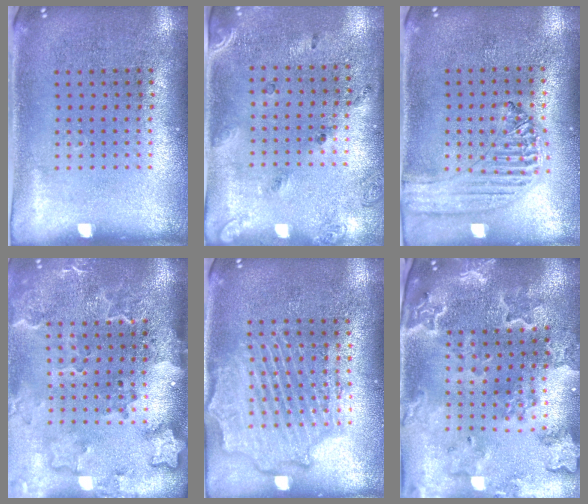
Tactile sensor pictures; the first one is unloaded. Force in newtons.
{"total": 1.5, "press": 1.0, "slide": 1.1}
{"total": 1.3, "press": 1.3, "slide": 0.1}
{"total": 2.9, "press": 2.2, "slide": 1.8}
{"total": 2.2, "press": 2.2, "slide": 0.6}
{"total": 2.4, "press": 2.3, "slide": 0.7}